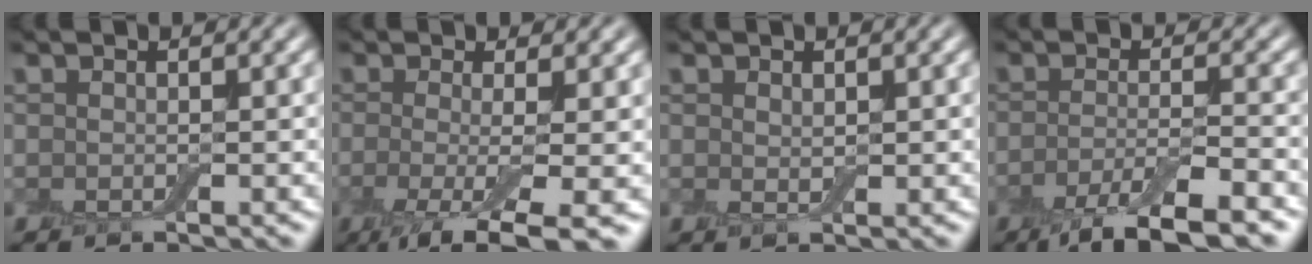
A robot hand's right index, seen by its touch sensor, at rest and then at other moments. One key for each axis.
{"total": 7.4, "fx": -2.4, "fy": 2.1, "fz": 6.7, "tx": -0.103, "ty": -0.016, "tz": -0.041}
{"total": 0.9, "fx": 0.5, "fy": 0.5, "fz": 0.6, "tx": -0.013, "ty": -0.003, "tz": 0.012}
{"total": 5.6, "fx": -3.5, "fy": 1.2, "fz": 4.2, "tx": -0.070, "ty": -0.003, "tz": -0.065}